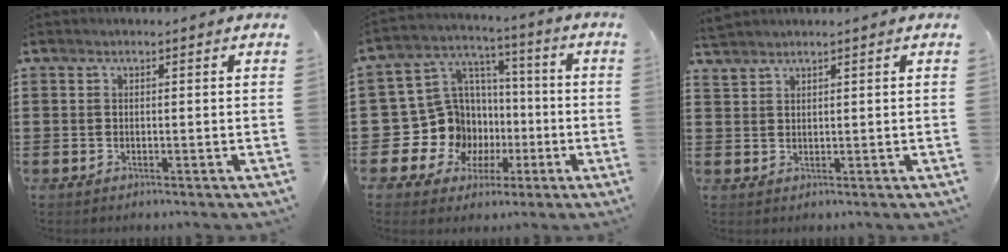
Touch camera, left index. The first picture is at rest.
{"total": 12.7, "force": [-2.5, 12.0, 3.5], "torque": [-0.115, -0.012, -0.026]}
{"total": 1.7, "force": [1.7, 0.4, 0.0], "torque": [-0.004, 0.001, 0.035]}